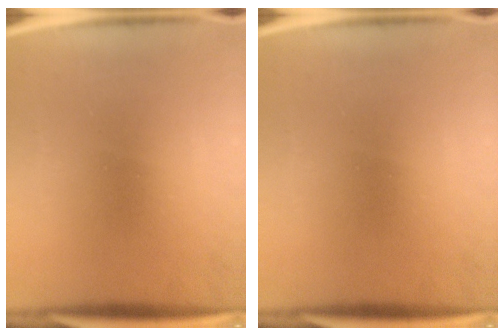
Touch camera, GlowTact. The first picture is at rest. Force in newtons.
{"total": 0.0}